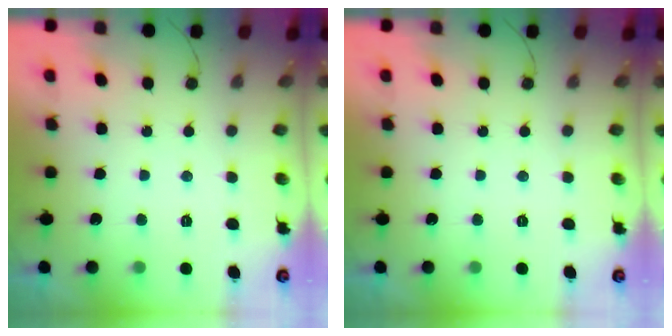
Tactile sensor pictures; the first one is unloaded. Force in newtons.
{"total": 0.0}